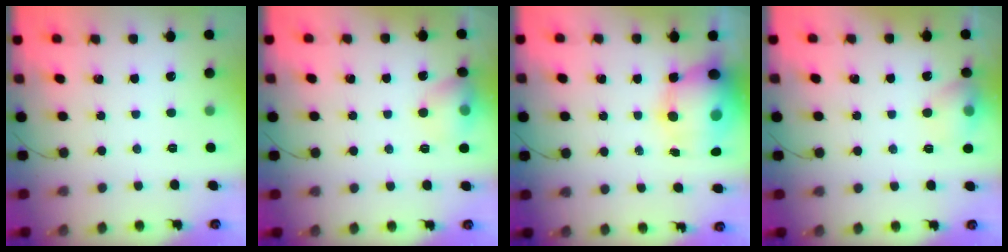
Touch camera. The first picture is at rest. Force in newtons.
{"total": 9.1, "press": 9.0, "slide": 1.4}
{"total": 14.3, "press": 13.9, "slide": 3.7}
{"total": 9.8, "press": 9.7, "slide": 1.5}